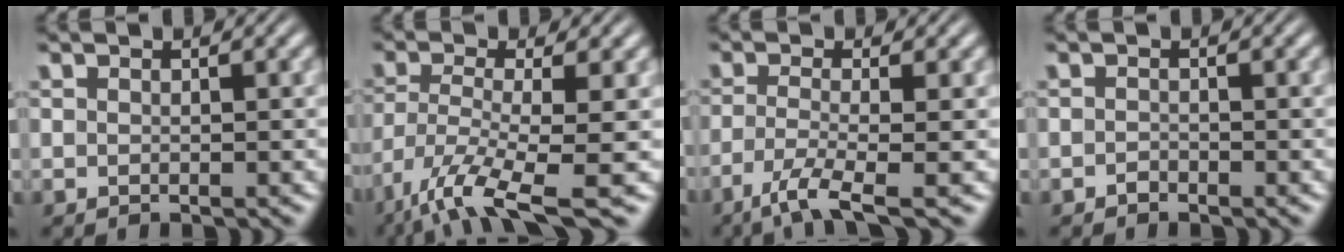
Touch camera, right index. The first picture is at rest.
{"total": 6.8, "force": [-3.5, 2.5, 5.3], "torque": [-0.119, -0.055, -0.031]}
{"total": 4.8, "force": [-3.1, 0.7, 3.6], "torque": [-0.078, -0.036, -0.034]}
{"total": 0.9, "force": [-0.8, -0.3, -0.2], "torque": [0.001, -0.012, -0.007]}